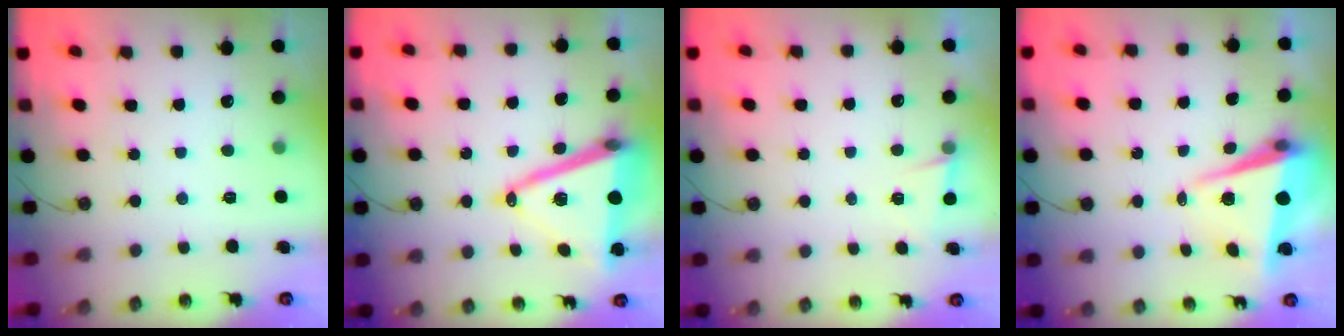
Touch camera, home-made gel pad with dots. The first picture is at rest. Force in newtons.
{"total": 18.9, "press": 18.5, "slide": 3.8}
{"total": 2.7, "press": 2.6, "slide": 1.0}
{"total": 6.6, "press": 6.4, "slide": 1.5}